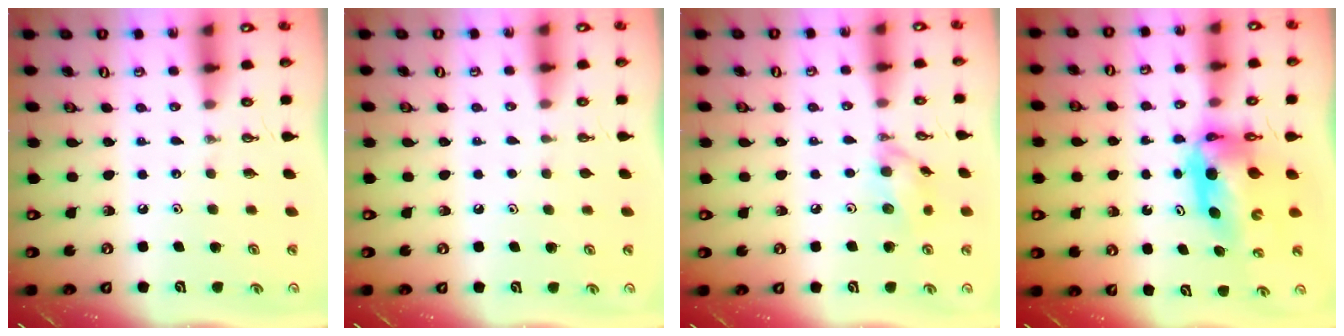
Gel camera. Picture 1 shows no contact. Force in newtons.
{"total": 1.2, "press": 0.5, "slide": 1.0}
{"total": 10.0, "press": 10.0, "slide": 1.2}
{"total": 8.3, "press": 8.2, "slide": 0.9}